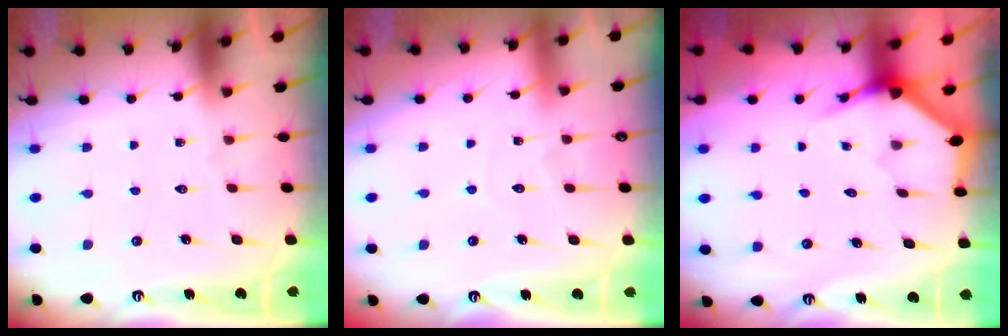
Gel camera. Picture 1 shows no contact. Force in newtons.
{"total": 4.6, "press": 4.5, "slide": 0.5}
{"total": 3.5, "press": 3.4, "slide": 0.2}